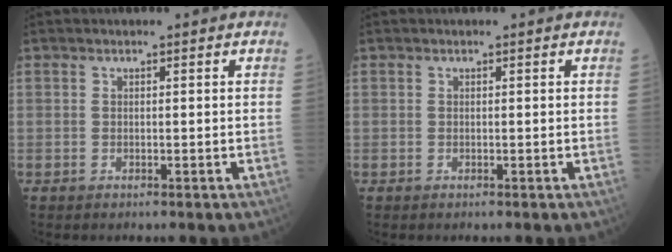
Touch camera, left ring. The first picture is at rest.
{"total": 0.0}